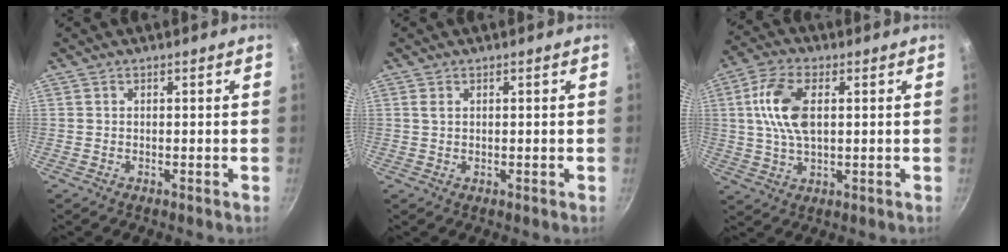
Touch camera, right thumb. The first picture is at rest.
{"total": 1.0, "force": [0.4, 0.5, 0.7], "torque": [-0.018, -0.002, 0.011]}
{"total": 11.2, "force": [2.0, 5.8, 9.4], "torque": [-0.195, 0.008, 0.039]}